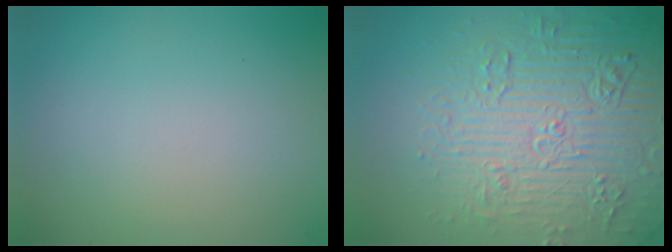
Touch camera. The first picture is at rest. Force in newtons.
{"total": 7.8, "press": 7.6, "slide": 1.9}